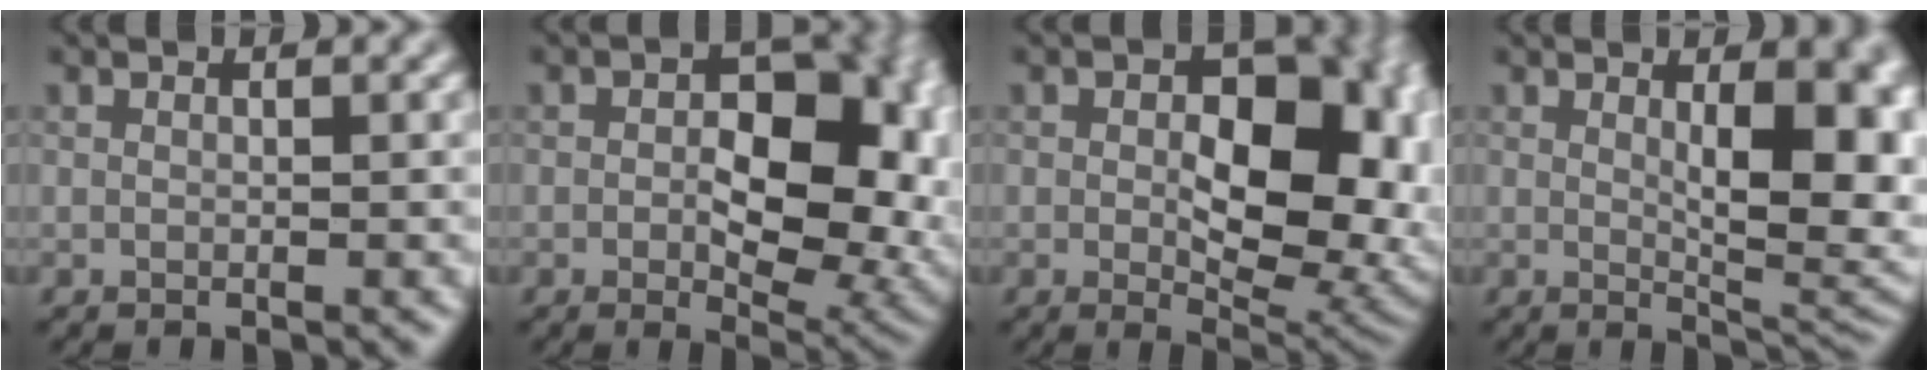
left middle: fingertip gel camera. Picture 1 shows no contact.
{"total": 13.5, "force": [0.6, 8.3, 10.6], "torque": [-0.106, -0.005, 0.017]}
{"total": 13.3, "force": [0.3, 8.0, 10.6], "torque": [-0.116, -0.006, 0.014]}
{"total": 8.1, "force": [1.0, 2.9, 7.5], "torque": [-0.100, -0.010, 0.026]}